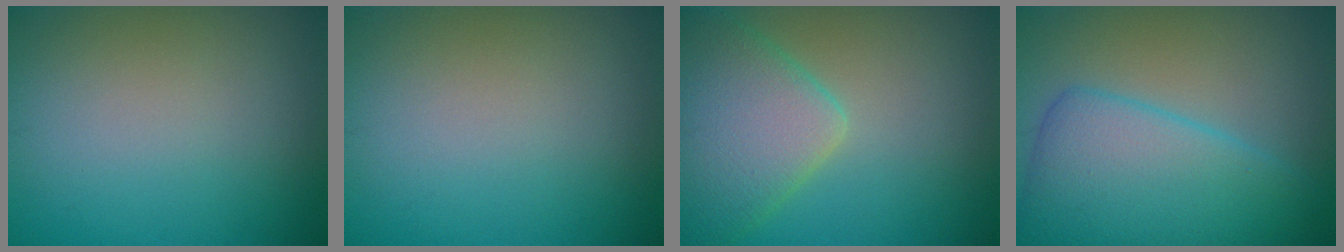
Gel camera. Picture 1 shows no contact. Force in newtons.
{"total": 0.0}
{"total": 6.7, "press": 6.7, "slide": 0.3}
{"total": 7.5, "press": 7.5, "slide": 0.2}